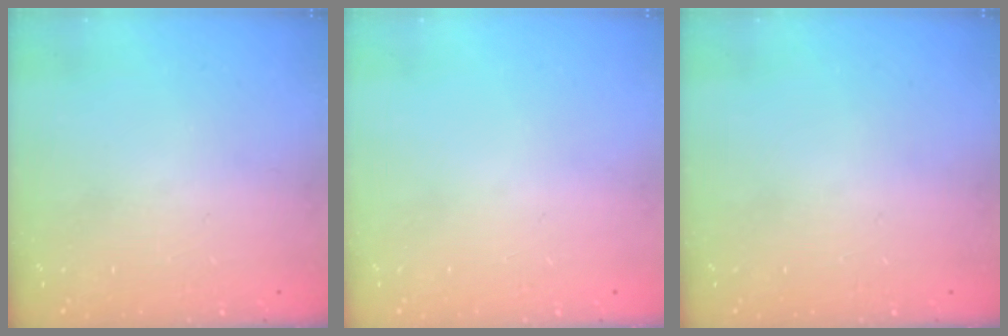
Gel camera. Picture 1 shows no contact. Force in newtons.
{"total": 0.0}
{"total": 0.0}